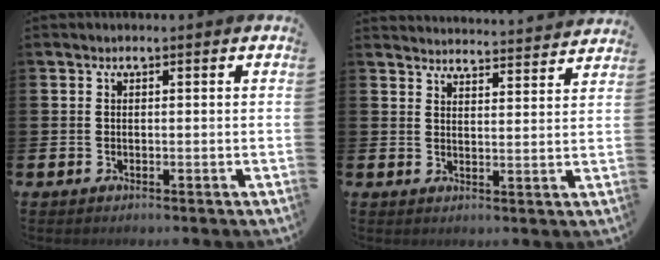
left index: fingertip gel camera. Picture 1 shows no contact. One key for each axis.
{"total": 4.1, "fx": 4.1, "fy": -0.2, "fz": 0.0, "tx": -0.004, "ty": -0.035, "tz": 0.070}